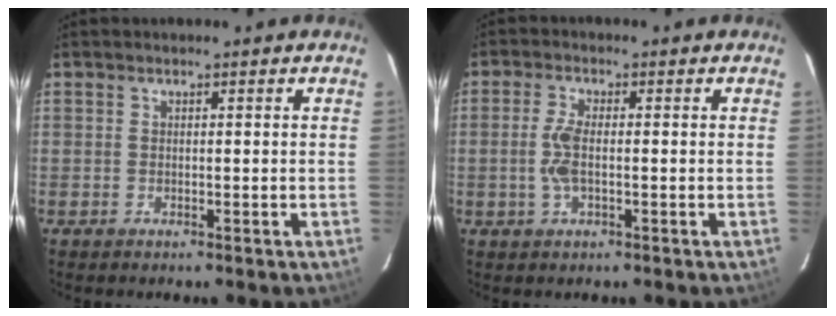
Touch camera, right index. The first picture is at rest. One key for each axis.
{"total": 4.5, "fx": -0.7, "fy": 1.5, "fz": 4.2, "tx": -0.090, "ty": 0.000, "tz": -0.013}